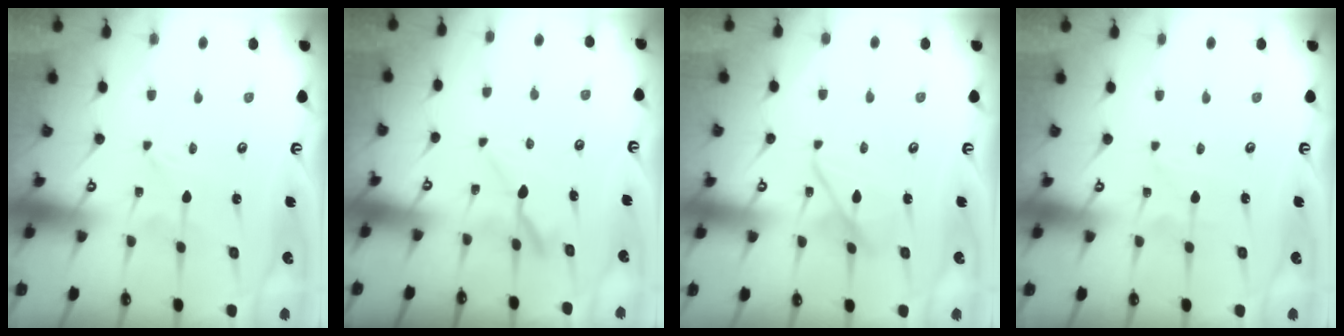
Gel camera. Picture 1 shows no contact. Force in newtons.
{"total": 6.8, "press": 6.8, "slide": 0.8}
{"total": 9.0, "press": 9.0, "slide": 0.4}
{"total": 0.9, "press": 0.9, "slide": 0.1}